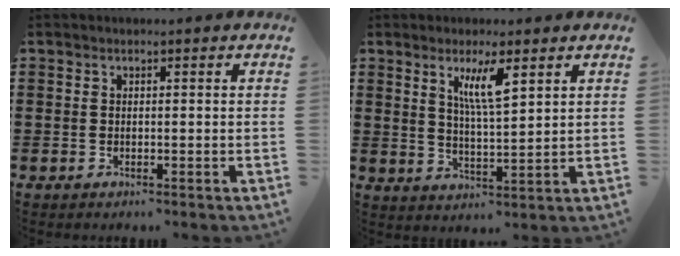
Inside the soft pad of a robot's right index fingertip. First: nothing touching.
{"total": 5.6, "force": [2.8, 1.2, 4.6], "torque": [-0.100, 0.005, 0.048]}